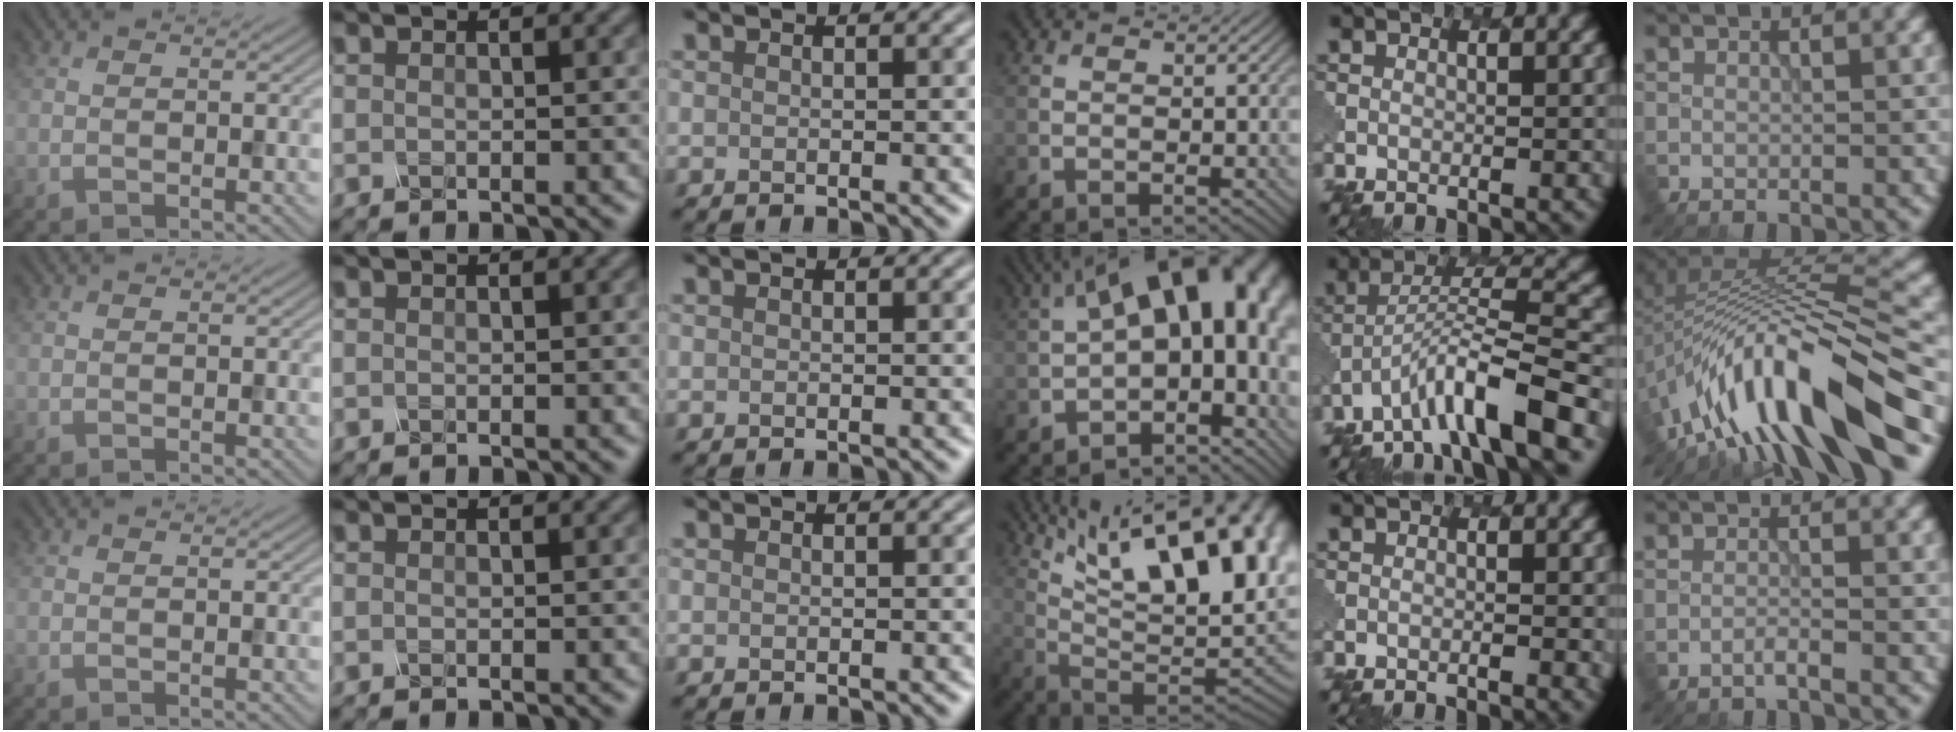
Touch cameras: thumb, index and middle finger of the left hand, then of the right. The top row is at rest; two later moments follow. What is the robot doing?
{"motion": "shake", "object": "salt shaker"}